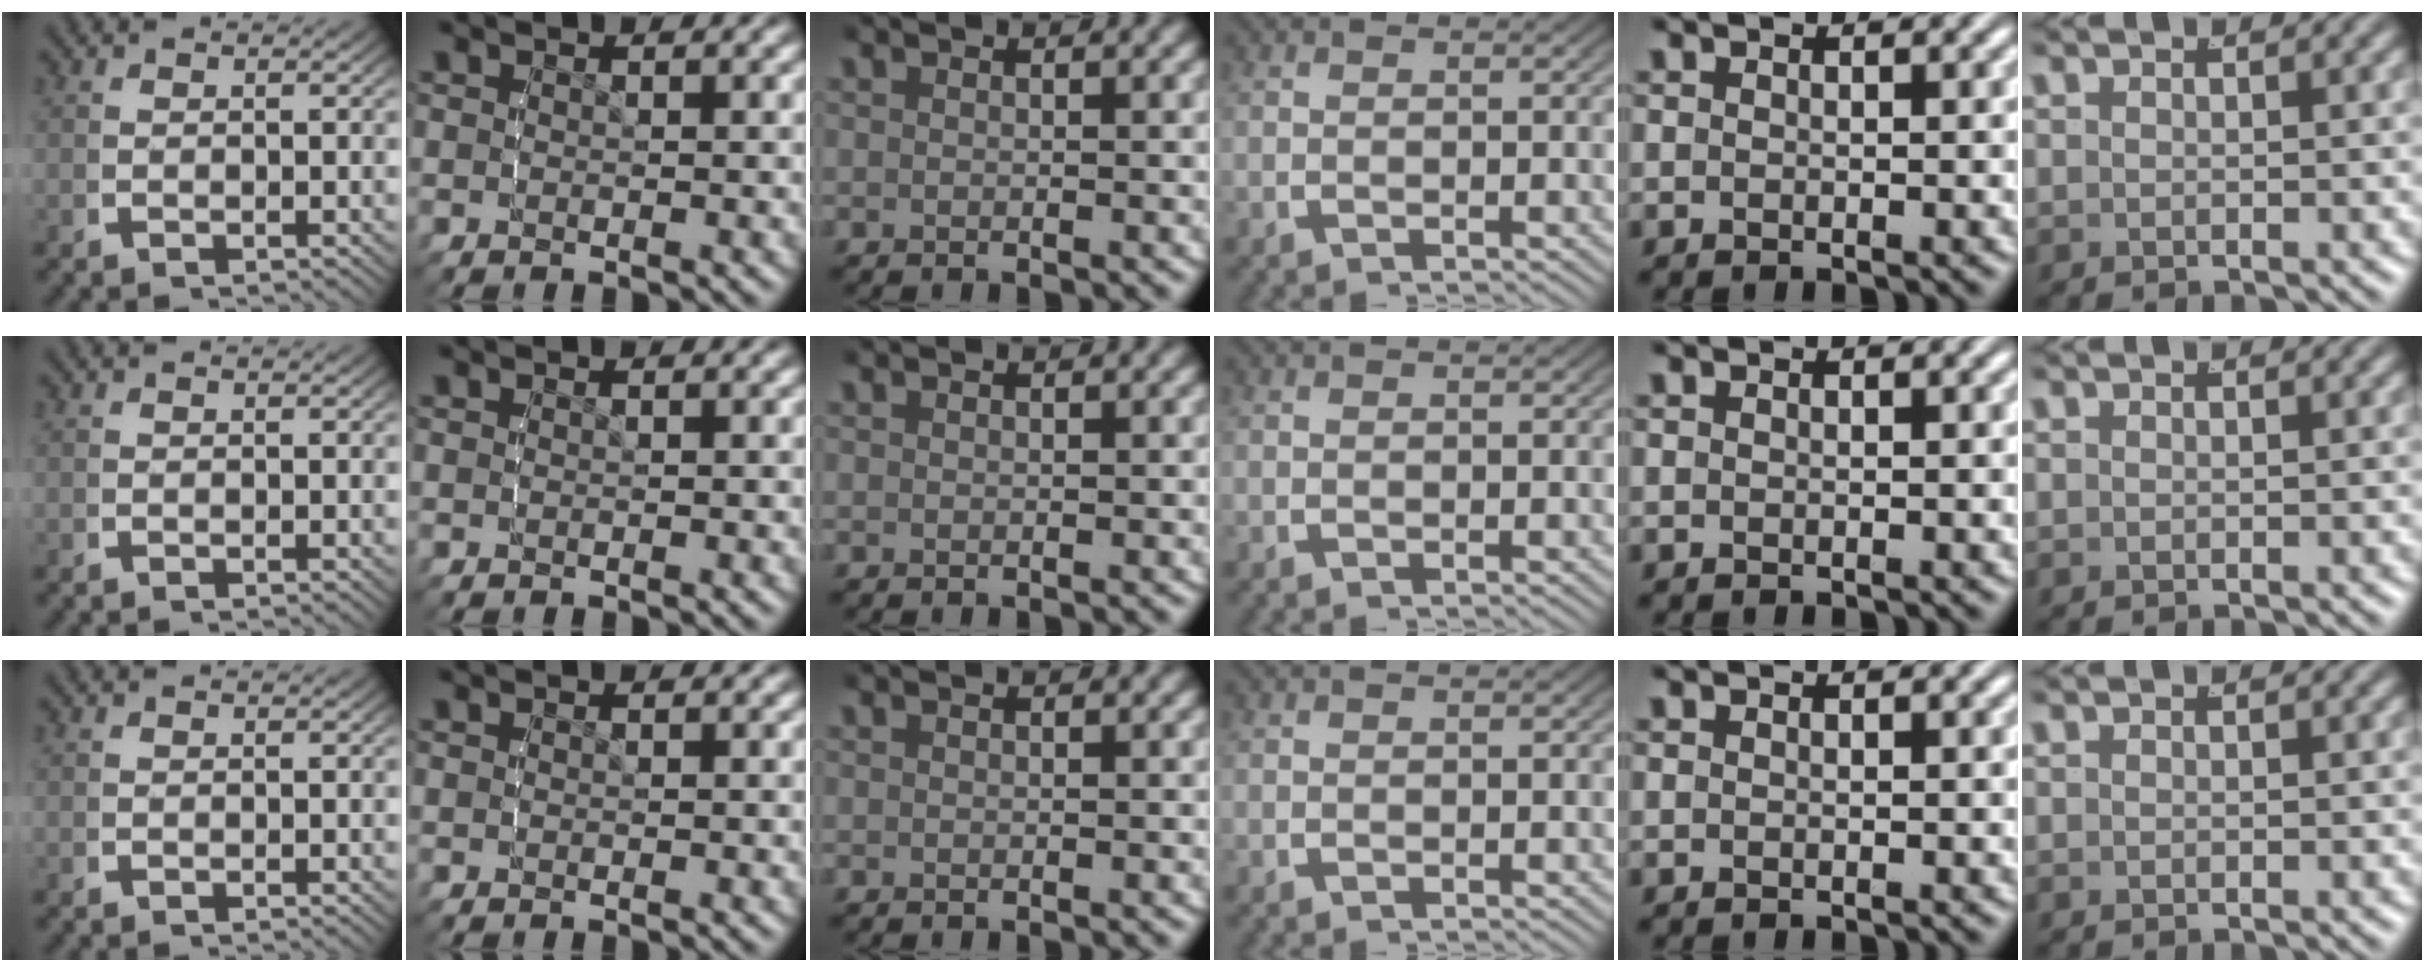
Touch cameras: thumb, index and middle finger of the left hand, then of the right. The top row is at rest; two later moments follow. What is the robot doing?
{"motion": "lift_and_place", "object": "bottle"}